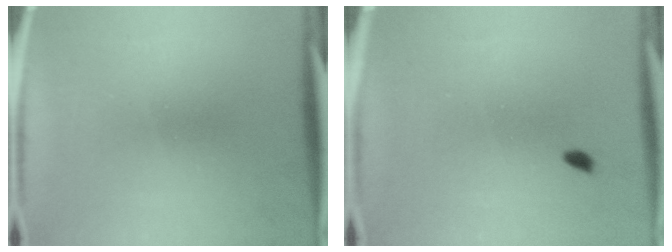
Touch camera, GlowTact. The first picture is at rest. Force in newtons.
{"total": 0.9}